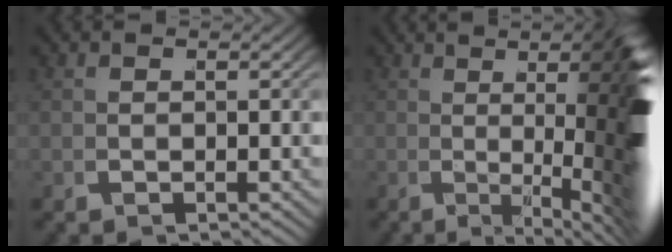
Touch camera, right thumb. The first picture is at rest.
{"total": 15.3, "force": [0.5, 4.4, 14.7], "torque": [-0.186, -0.017, 0.016]}